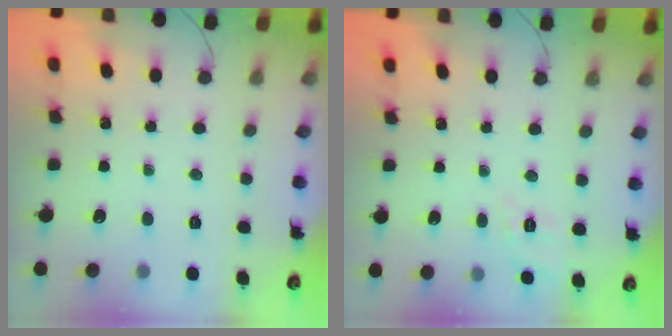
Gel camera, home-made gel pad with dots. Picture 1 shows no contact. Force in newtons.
{"total": 2.0, "press": 0.4, "slide": 1.9}